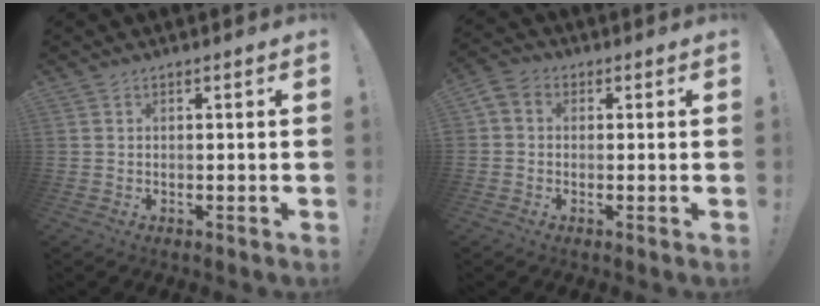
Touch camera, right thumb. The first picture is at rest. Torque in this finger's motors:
{"motor_torque": [0.29, 0.26, 0.38, -0.17, 0.00]}